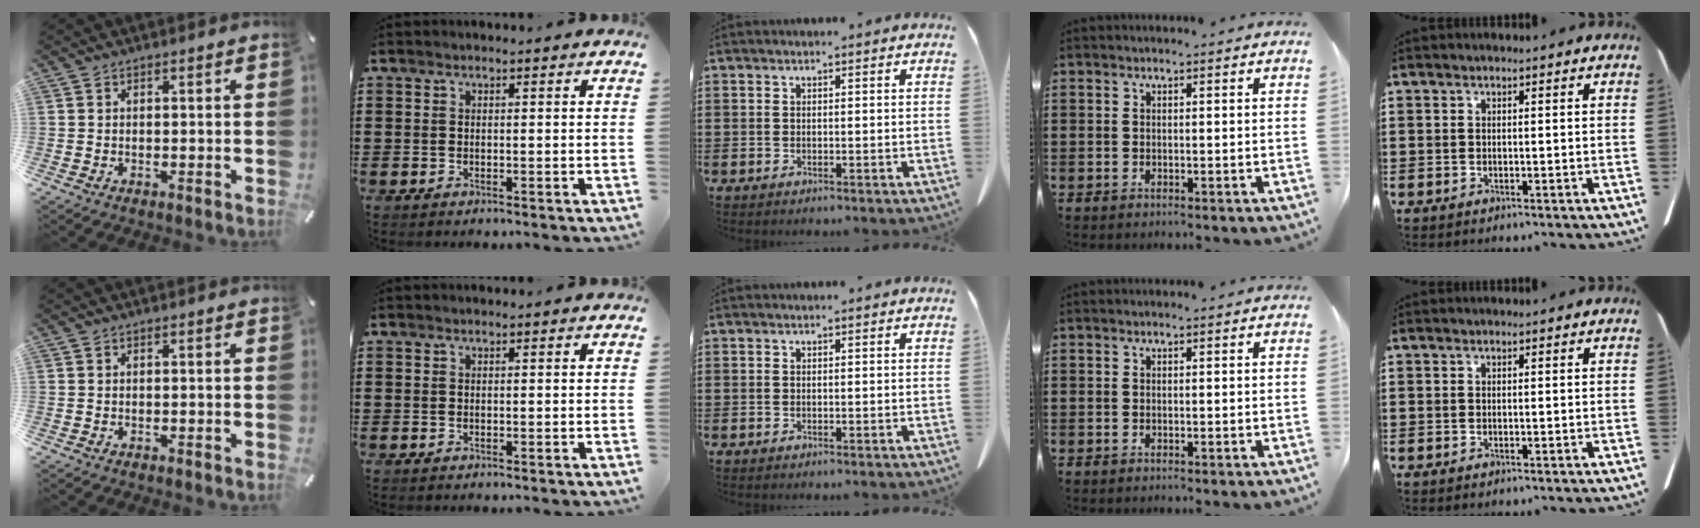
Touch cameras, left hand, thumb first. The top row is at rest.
{}